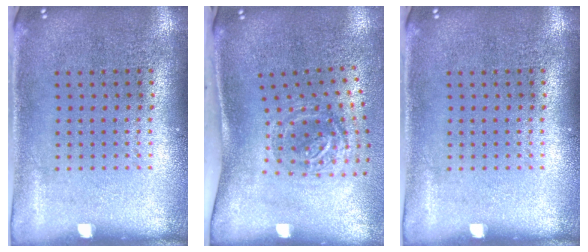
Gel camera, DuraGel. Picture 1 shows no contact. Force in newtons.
{"total": 1.9, "press": 1.2, "slide": 1.5}
{"total": 0.0}